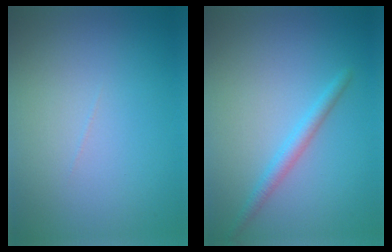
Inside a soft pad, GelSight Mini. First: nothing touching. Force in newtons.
{"total": 1.8, "press": 1.8, "slide": 0.1}